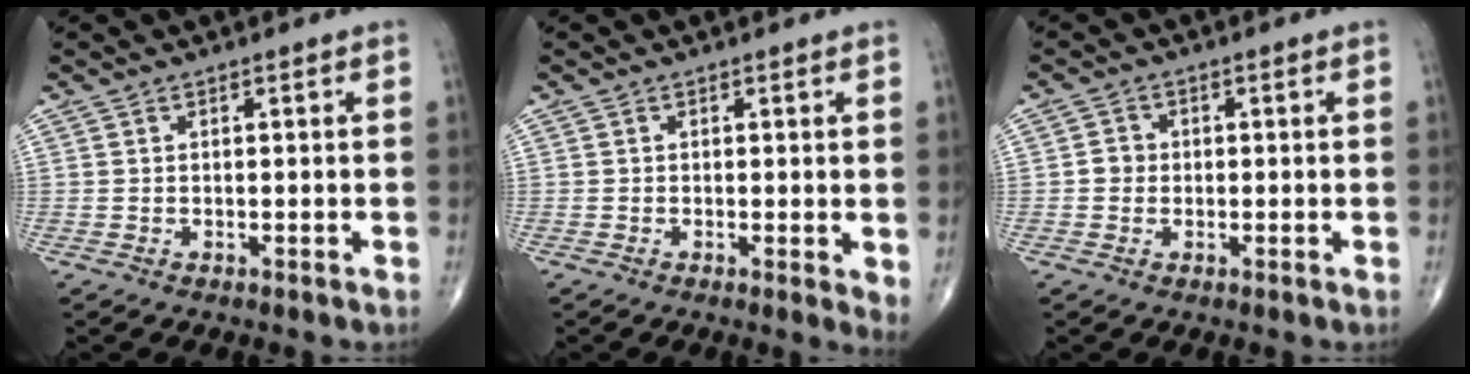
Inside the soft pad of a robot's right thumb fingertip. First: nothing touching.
{"total": 2.7, "force": [0.0, 0.8, 2.6], "torque": [-0.039, -0.010, -0.004]}
{"total": 2.3, "force": [-0.2, 2.2, 0.8], "torque": [-0.001, 0.007, -0.008]}